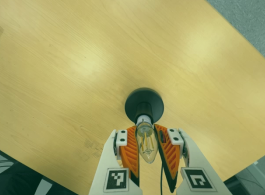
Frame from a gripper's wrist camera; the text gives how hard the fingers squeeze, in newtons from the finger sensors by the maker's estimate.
{"total": 19.1, "left": 18.3, "right": 19.9}